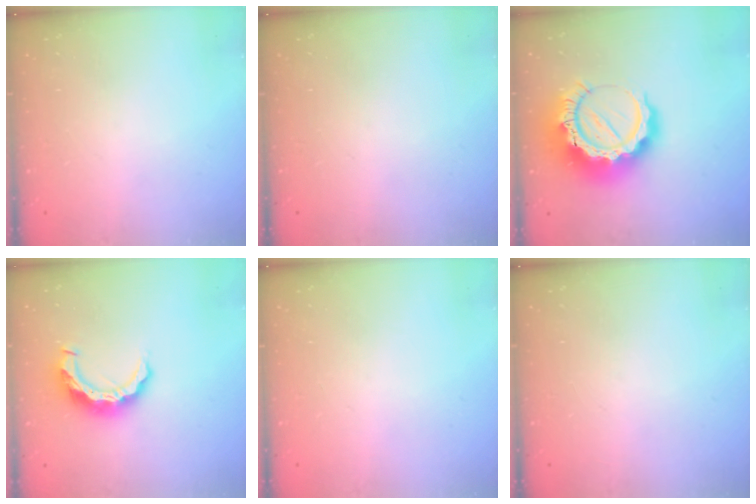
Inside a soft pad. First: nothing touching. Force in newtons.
{"total": 0.0}
{"total": 18.2, "press": 18.1, "slide": 1.7}
{"total": 9.7, "press": 9.7, "slide": 1.2}
{"total": 0.0}
{"total": 0.0}